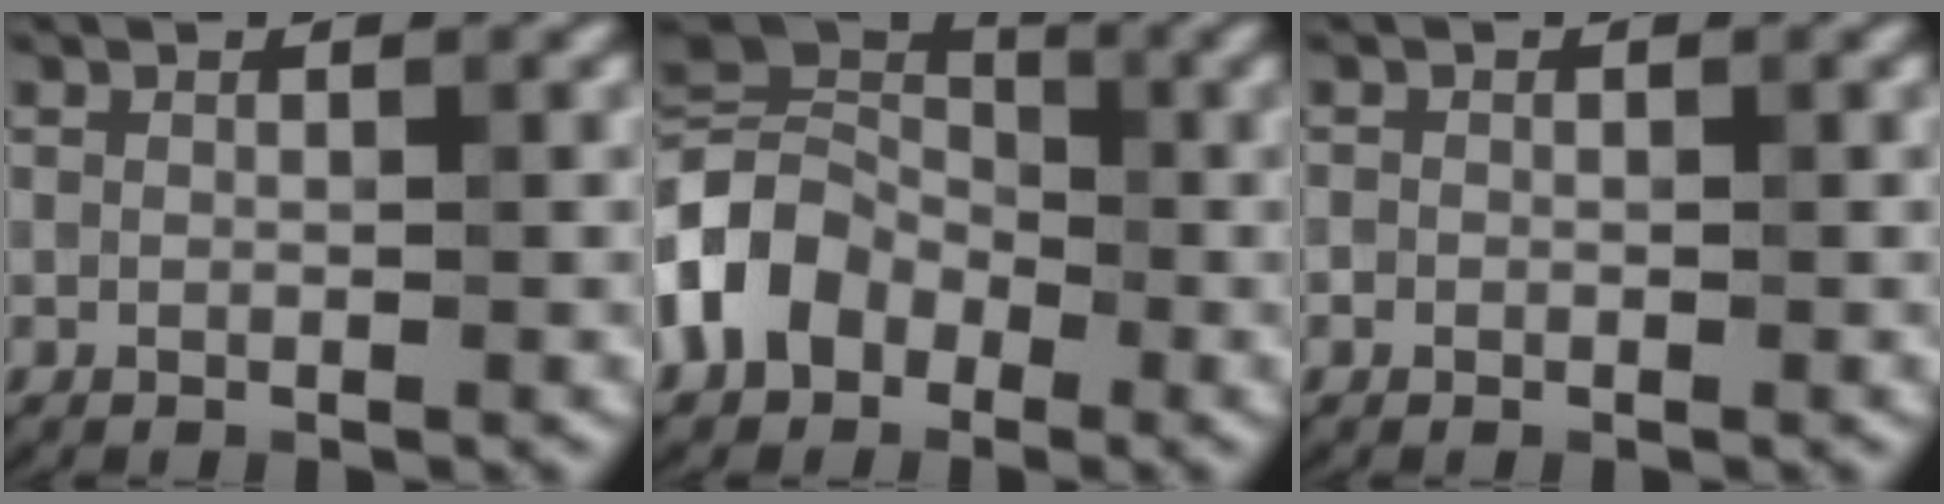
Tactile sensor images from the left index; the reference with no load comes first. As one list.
[{"total": 7.7, "force": [-2.3, 5.9, 4.3], "torque": [-0.083, 0.013, -0.062]}, {"total": 0.5, "force": [-0.1, 0.5, 0.1], "torque": [0.009, 0.006, -0.008]}]